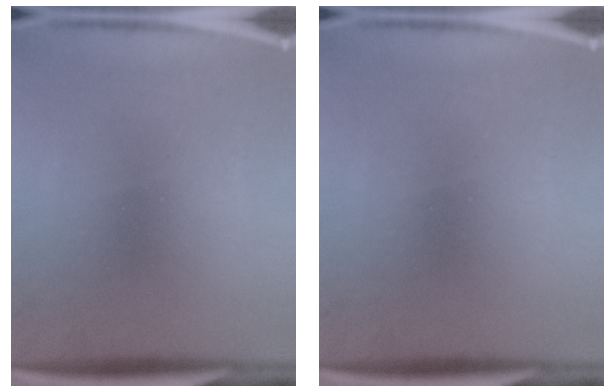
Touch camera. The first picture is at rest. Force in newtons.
{"total": 0.0}